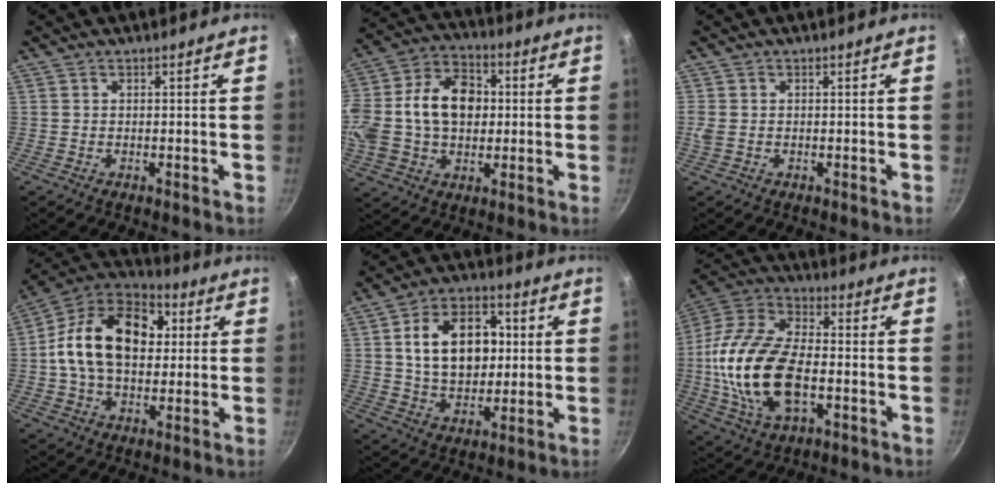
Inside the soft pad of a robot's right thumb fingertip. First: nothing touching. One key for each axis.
{"total": 21.0, "fx": 1.1, "fy": 15.1, "fz": 14.6, "tx": -0.270, "ty": 0.036, "tz": 0.012}
{"total": 1.6, "fx": -0.2, "fy": 1.1, "fz": 1.1, "tx": -0.028, "ty": -0.003, "tz": -0.001}
{"total": 20.5, "fx": 2.6, "fy": 13.9, "fz": 14.9, "tx": -0.226, "ty": 0.028, "tz": 0.023}
{"total": 16.3, "fx": 2.4, "fy": 11.2, "fz": 11.6, "tx": -0.153, "ty": 0.010, "tz": 0.039}
{"total": 22.3, "fx": -3.2, "fy": 12.5, "fz": 18.2, "tx": -0.359, "ty": 0.028, "tz": -0.064}